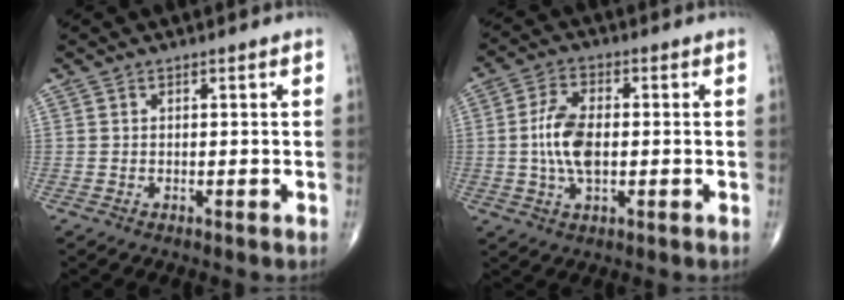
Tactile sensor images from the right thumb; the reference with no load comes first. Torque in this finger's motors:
{"motor_torque": [0.85, 1.06, 0.92, -0.14, 0.32]}